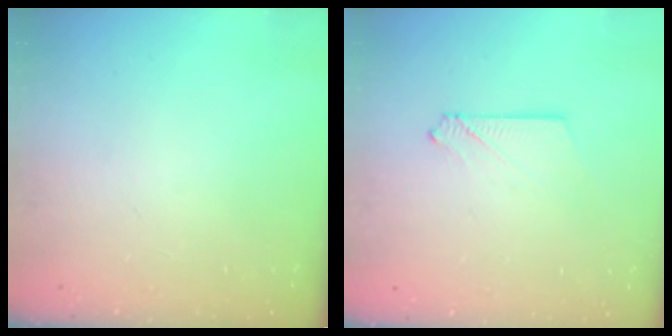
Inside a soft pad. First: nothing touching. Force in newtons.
{"total": 2.9, "press": 2.9, "slide": 0.4}